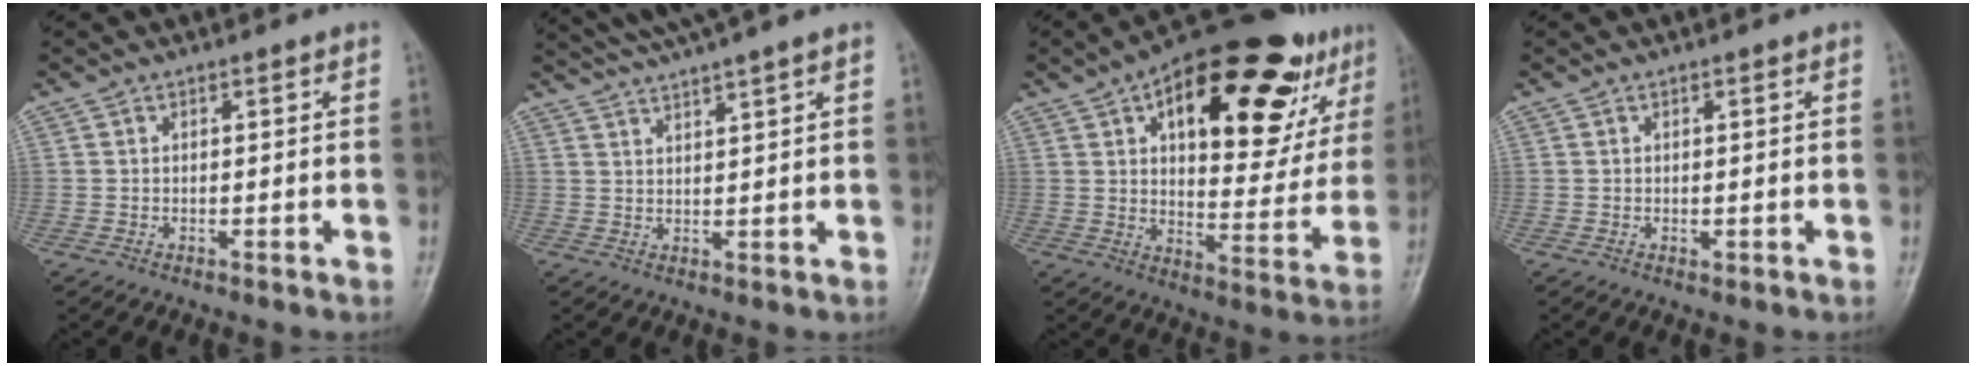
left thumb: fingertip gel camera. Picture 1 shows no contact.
{"total": 7.1, "force": [5.7, -0.1, 4.2], "torque": [-0.070, 0.012, 0.100]}
{"total": 28.3, "force": [13.5, 12.3, 21.6], "torque": [-0.267, -0.008, 0.197]}
{"total": 1.2, "force": [0.1, 0.8, 0.9], "torque": [-0.006, 0.001, 0.000]}